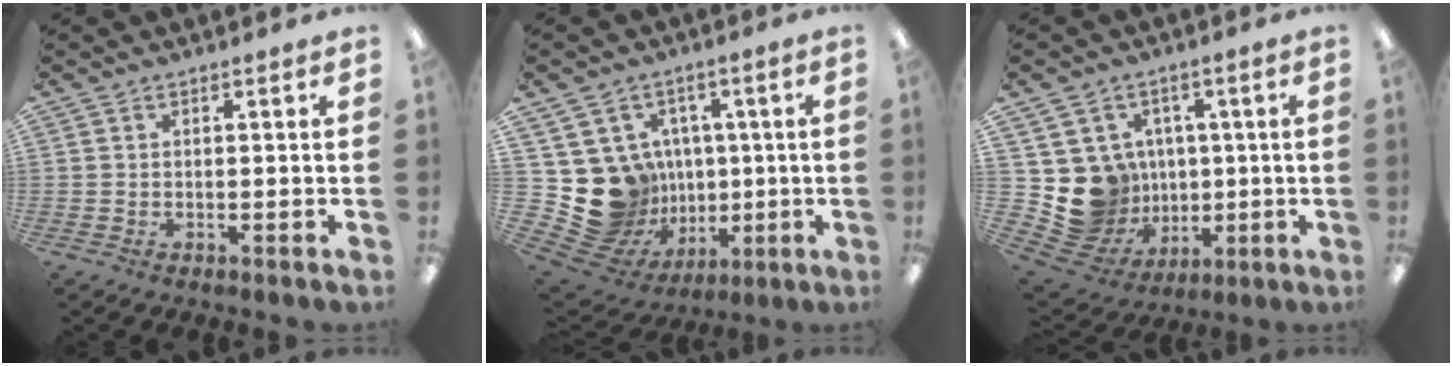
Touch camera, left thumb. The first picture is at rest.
{"total": 15.9, "force": [-0.5, 15.1, 4.9], "torque": [-0.128, -0.023, 0.030]}
{"total": 12.0, "force": [0.8, 11.8, 2.4], "torque": [-0.080, -0.013, 0.041]}